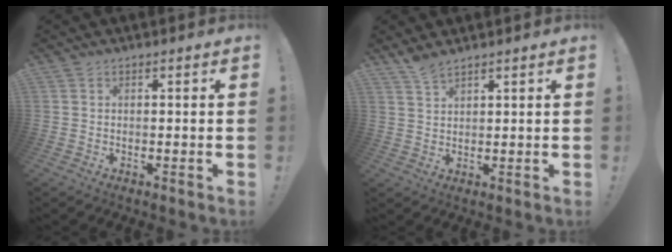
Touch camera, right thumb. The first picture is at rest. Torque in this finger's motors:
{"motor_torque": [0.20, 0.45, 0.42, 0.28, 0.11]}